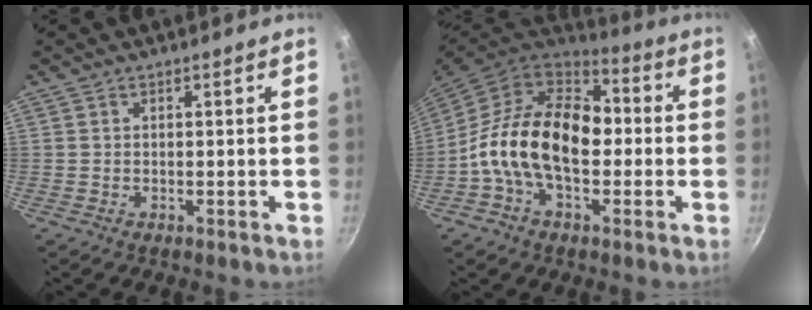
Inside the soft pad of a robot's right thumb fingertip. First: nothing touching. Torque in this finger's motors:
{"motor_torque": [2.51, 2.50, 1.40, -1.37, 0.33]}